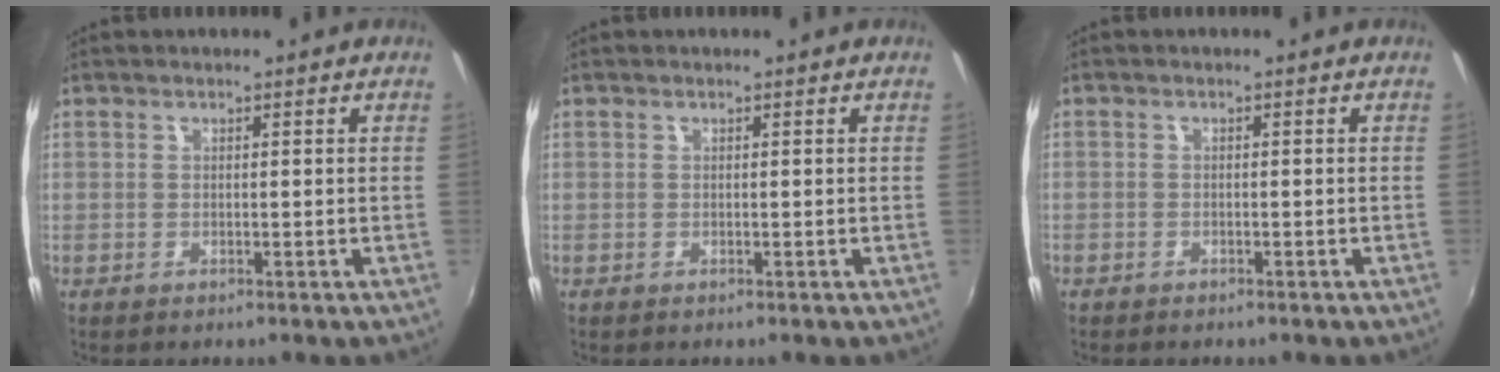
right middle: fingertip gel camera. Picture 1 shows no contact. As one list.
[{"total": 0.0}, {"total": 1.3, "force": [-1.0, 0.9, 0.0], "torque": [-0.005, 0.004, -0.015]}]